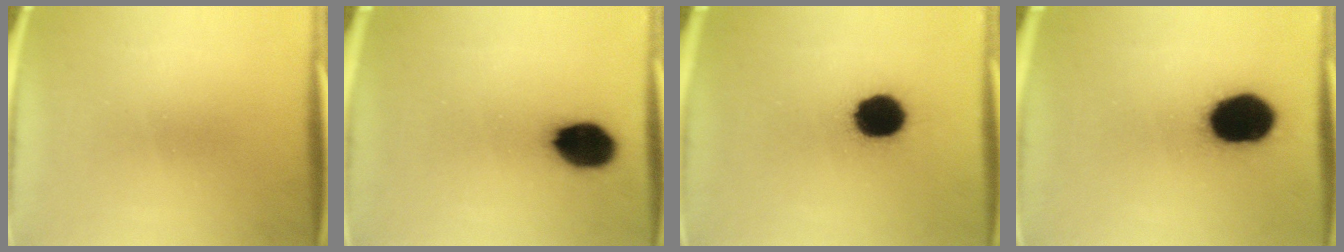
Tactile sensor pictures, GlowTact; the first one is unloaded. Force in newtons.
{"total": 12.0}
{"total": 12.9}
{"total": 19.5}